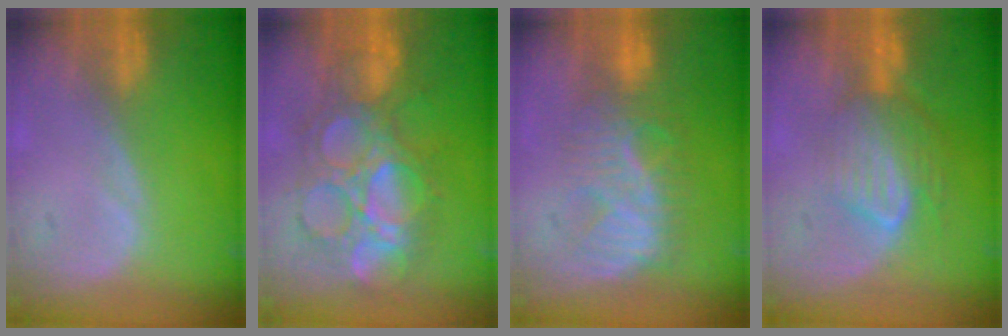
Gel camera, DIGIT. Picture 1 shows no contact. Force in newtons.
{"total": 10.0, "press": 10.0, "slide": 0.7}
{"total": 8.0, "press": 7.9, "slide": 1.2}
{"total": 8.0, "press": 7.3, "slide": 3.3}